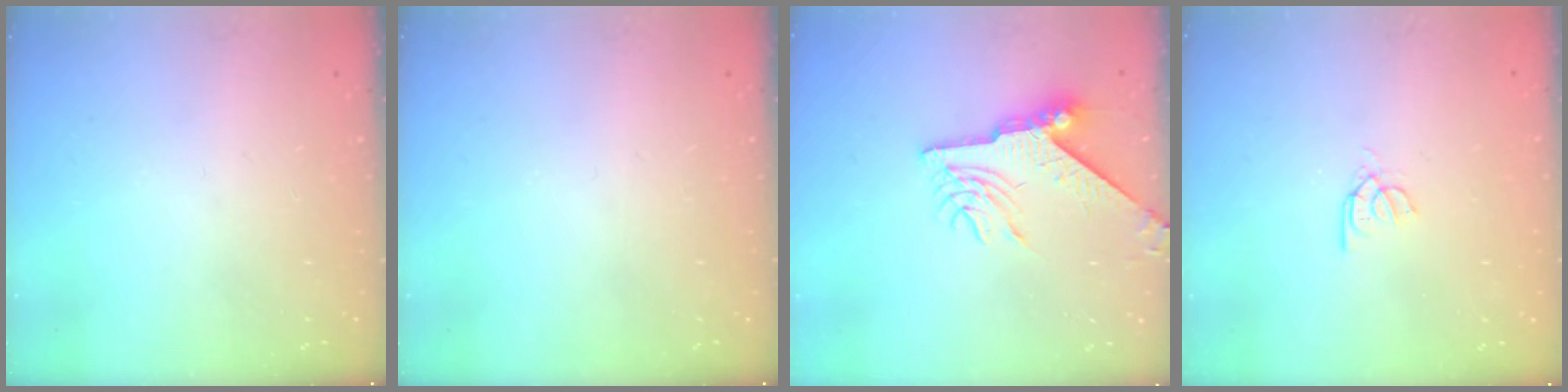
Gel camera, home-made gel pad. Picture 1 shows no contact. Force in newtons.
{"total": 0.0}
{"total": 9.2, "press": 9.1, "slide": 0.9}
{"total": 2.6, "press": 2.6, "slide": 0.2}